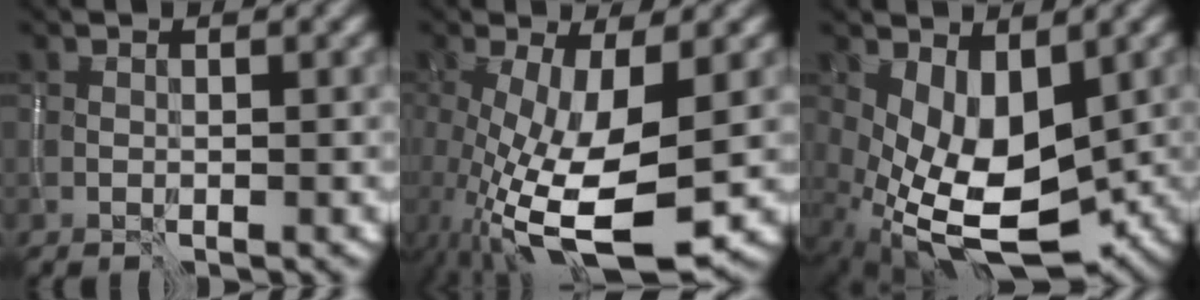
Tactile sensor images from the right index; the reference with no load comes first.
{"total": 11.8, "force": [-2.5, 4.4, 10.6], "torque": [-0.198, -0.025, -0.040]}
{"total": 7.9, "force": [-0.6, 4.3, 6.6], "torque": [-0.133, -0.017, 0.000]}